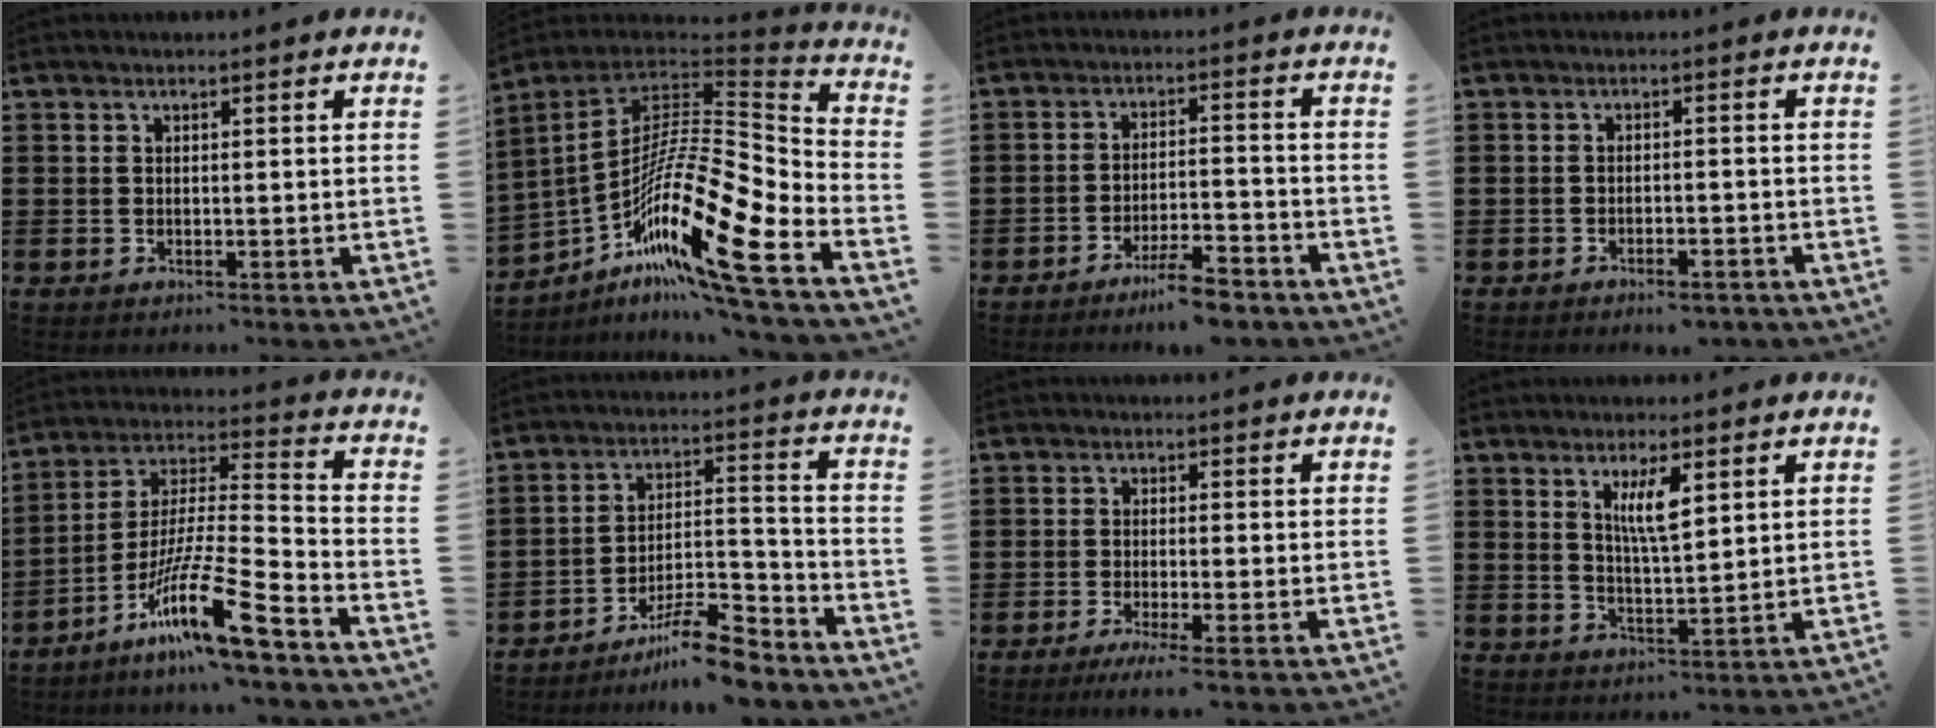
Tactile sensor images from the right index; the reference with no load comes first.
{"total": 18.0, "force": [-9.8, 3.2, 14.8], "torque": [-0.280, -0.021, -0.191]}
{"total": 6.0, "force": [-5.1, 0.3, 3.2], "torque": [-0.051, -0.002, -0.092]}
{"total": 1.9, "force": [-1.8, 0.2, 0.7], "torque": [-0.015, 0.000, -0.035]}
{"total": 15.3, "force": [-10.2, 1.7, 11.3], "torque": [-0.208, 0.013, -0.186]}
{"total": 10.8, "force": [-9.0, 2.0, 5.7], "torque": [-0.082, 0.040, -0.166]}
{"total": 2.7, "force": [-1.8, -0.3, 2.0], "torque": [-0.040, -0.009, -0.034]}
{"total": 5.0, "force": [2.3, 1.3, 4.3], "torque": [-0.083, 0.003, 0.036]}